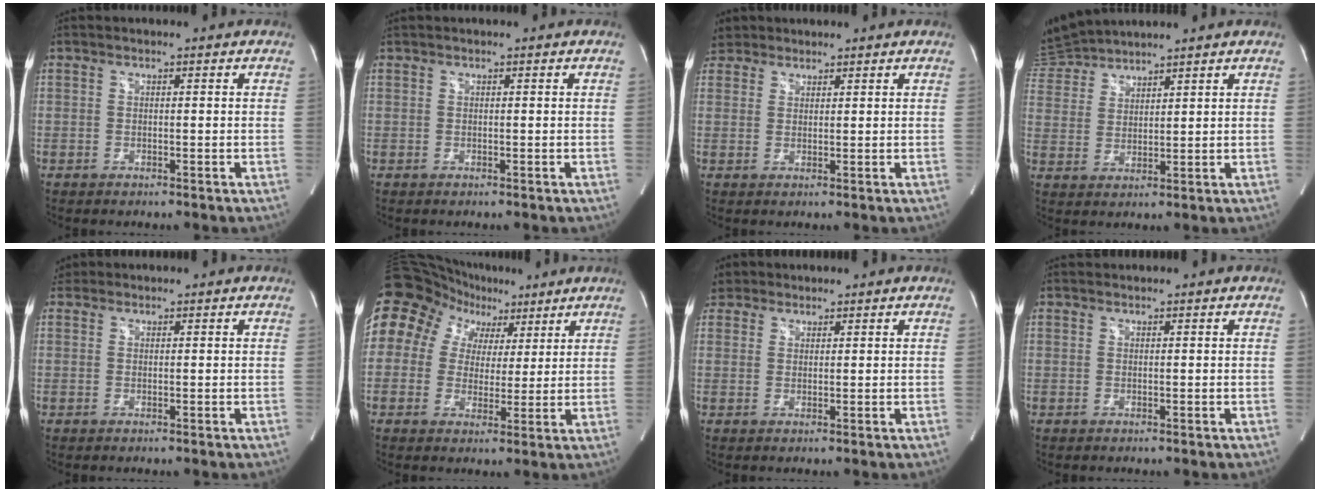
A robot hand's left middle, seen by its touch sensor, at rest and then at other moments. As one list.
[{"total": 0.0}, {"total": 3.7, "force": [3.1, 2.1, -0.2], "torque": [0.002, 0.013, 0.059]}, {"total": 7.9, "force": [7.8, 0.4, 0.9], "torque": [-0.037, 0.021, 0.162]}, {"total": 1.6, "force": [1.1, 1.2, -0.1], "torque": [0.006, 0.015, 0.016]}, {"total": 14.0, "force": [7.3, 11.2, 4.0], "torque": [-0.071, 0.068, 0.121]}, {"total": 3.6, "force": [2.8, 2.3, 0.0], "torque": [-0.003, 0.014, 0.053]}, {"total": 0.9, "force": [0.9, 0.1, 0.0], "torque": [-0.005, 0.020, 0.021]}]